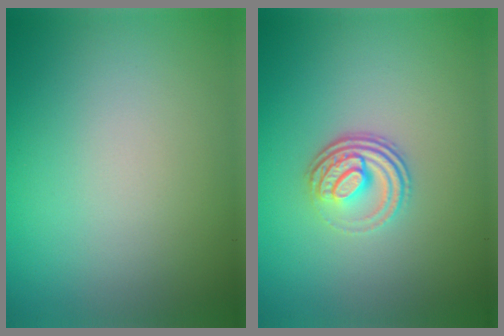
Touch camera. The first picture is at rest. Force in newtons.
{"total": 3.5, "press": 2.5, "slide": 2.5}